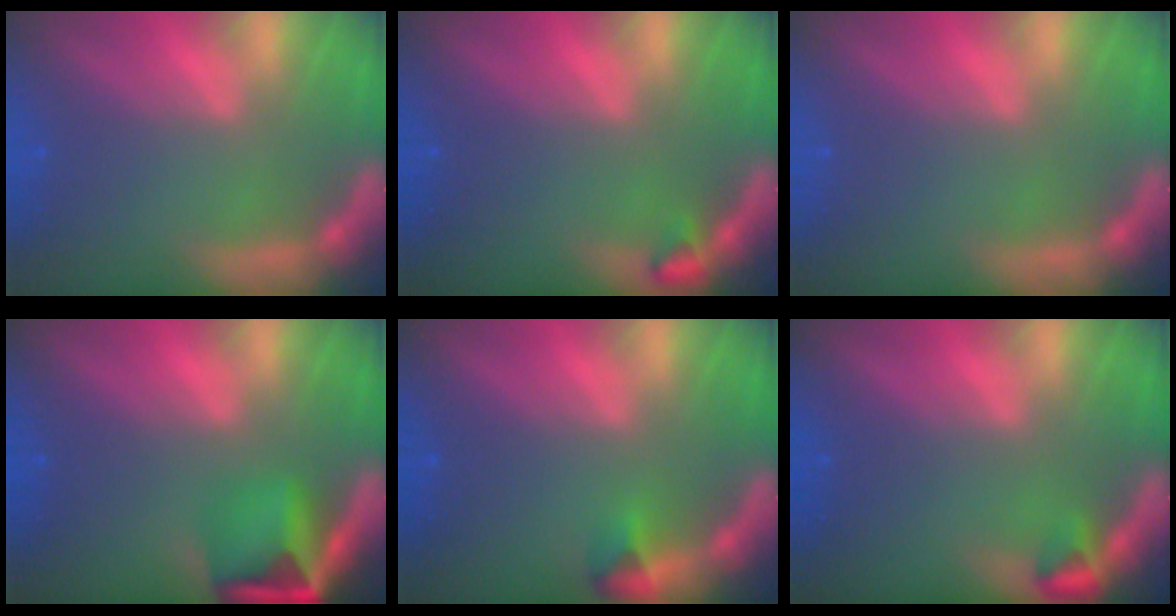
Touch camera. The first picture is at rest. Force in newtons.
{"total": 0.9}
{"total": 0.0}
{"total": 6.0}
{"total": 1.4}
{"total": 1.5}